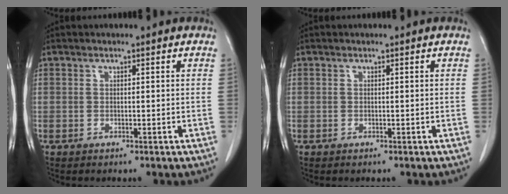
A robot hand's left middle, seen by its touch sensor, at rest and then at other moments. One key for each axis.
{"total": 0.0}